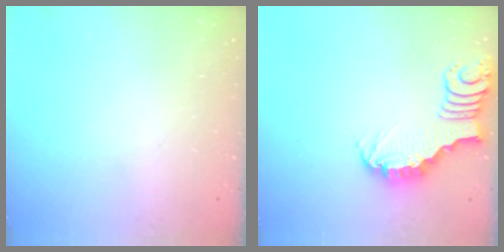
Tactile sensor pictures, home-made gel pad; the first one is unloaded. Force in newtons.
{"total": 3.7, "press": 3.7, "slide": 0.1}